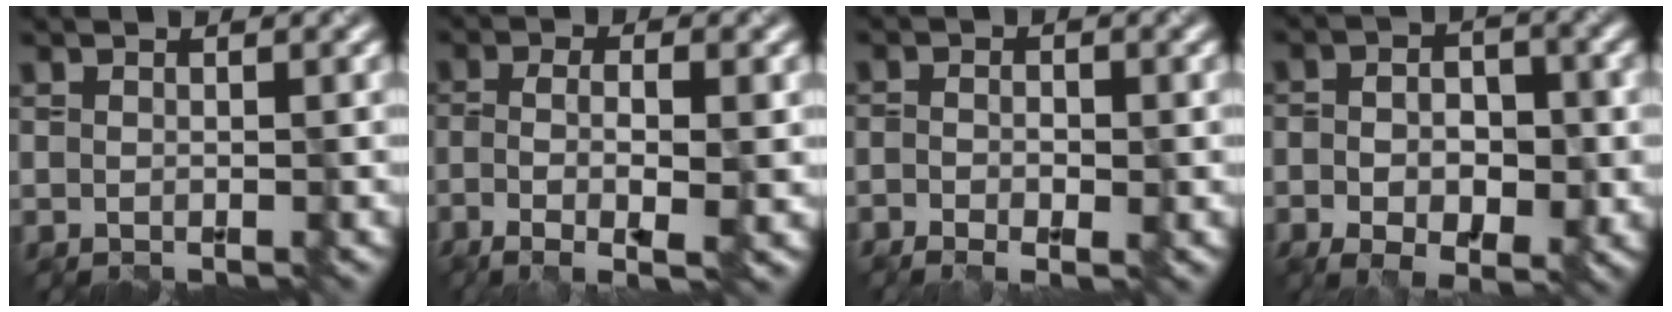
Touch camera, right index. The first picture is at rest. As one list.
[{"total": 4.7, "force": [-1.7, 0.9, 4.3], "torque": [-0.080, -0.005, -0.019]}, {"total": 2.4, "force": [-1.8, 0.5, 1.5], "torque": [-0.028, 0.002, -0.021]}, {"total": 6.2, "force": [-2.5, 3.3, 4.6], "torque": [-0.076, 0.001, -0.034]}]